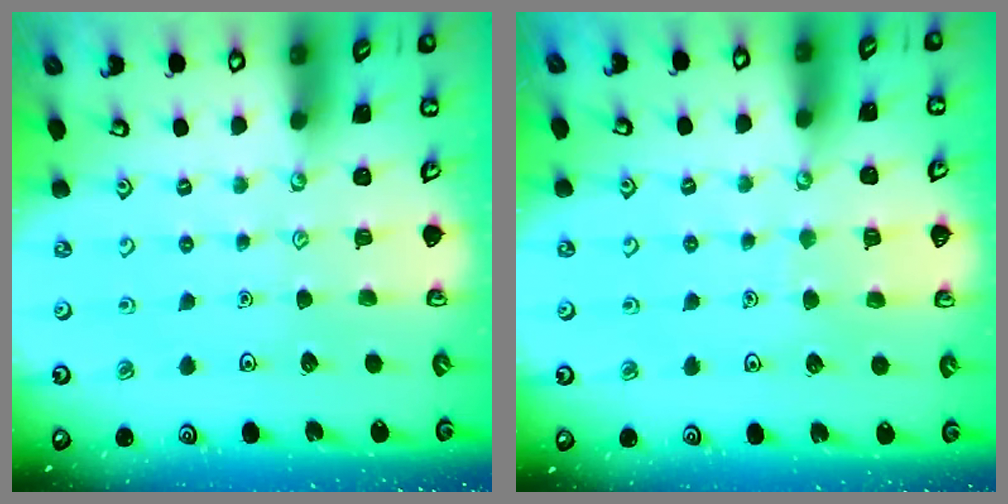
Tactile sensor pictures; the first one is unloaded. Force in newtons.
{"total": 4.4, "press": 4.4, "slide": 0.4}